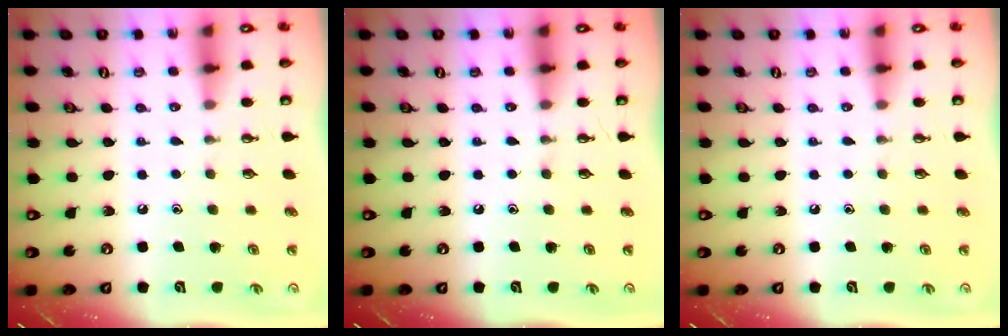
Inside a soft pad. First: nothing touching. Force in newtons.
{"total": 0.0}
{"total": 0.0}